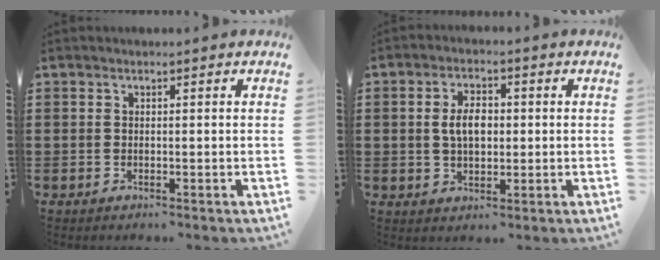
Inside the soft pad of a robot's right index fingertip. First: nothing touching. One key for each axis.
{"total": 4.8, "fx": 0.3, "fy": 2.6, "fz": 4.0, "tx": -0.073, "ty": 0.007, "tz": 0.000}